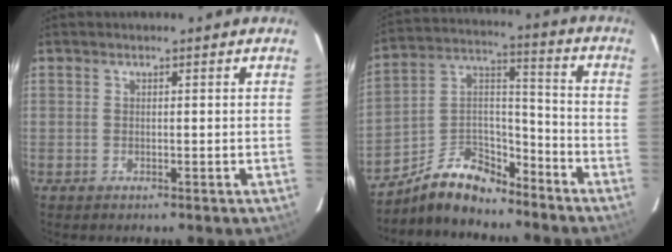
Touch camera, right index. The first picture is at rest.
{"total": 12.3, "force": [-9.9, 5.4, 5.1], "torque": [-0.106, 0.047, -0.176]}